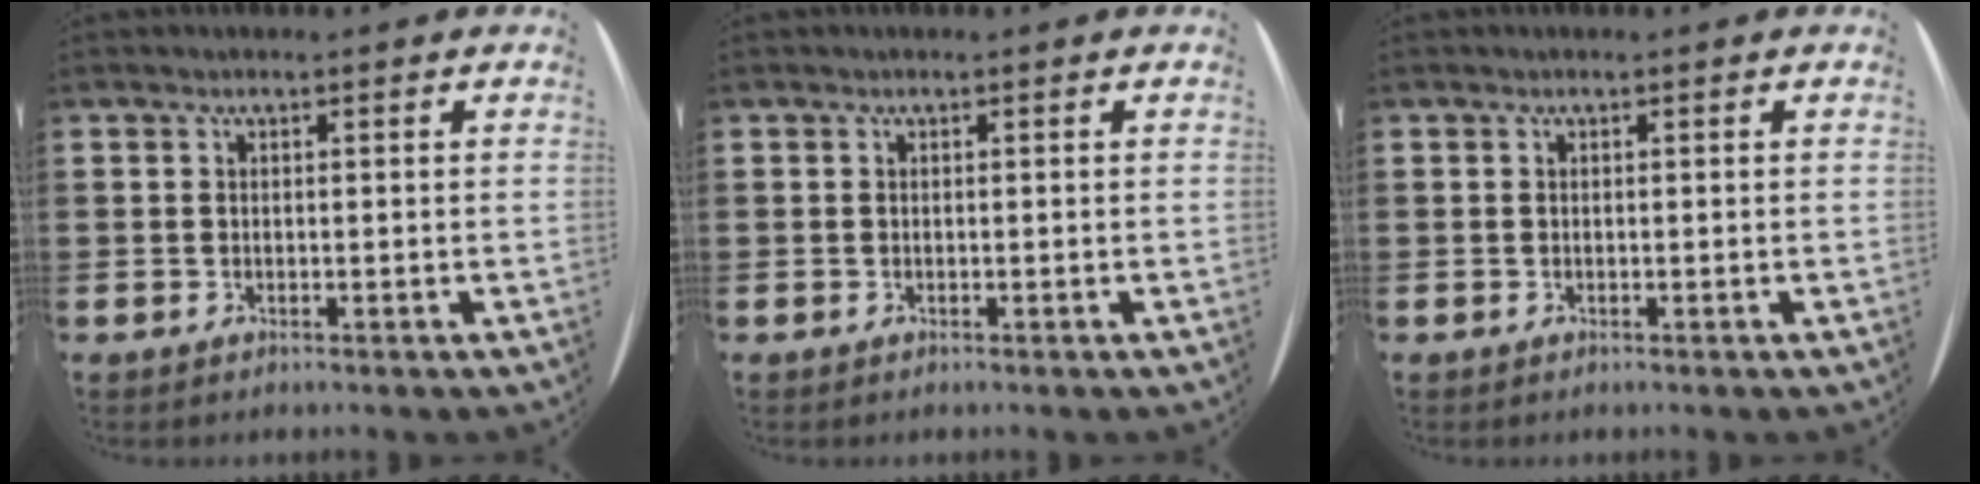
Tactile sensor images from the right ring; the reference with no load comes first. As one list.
[{"total": 0.0}, {"total": 0.0}]